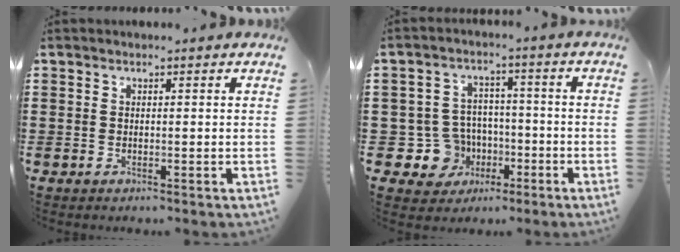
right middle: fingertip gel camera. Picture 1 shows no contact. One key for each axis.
{"total": 7.9, "fx": -2.1, "fy": 7.3, "fz": 2.2, "tx": -0.071, "ty": 0.009, "tz": -0.032}